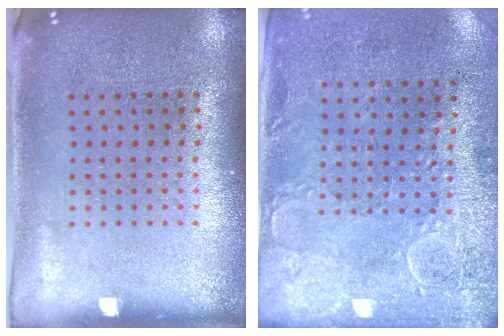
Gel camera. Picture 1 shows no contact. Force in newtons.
{"total": 2.9, "press": 2.3, "slide": 1.8}